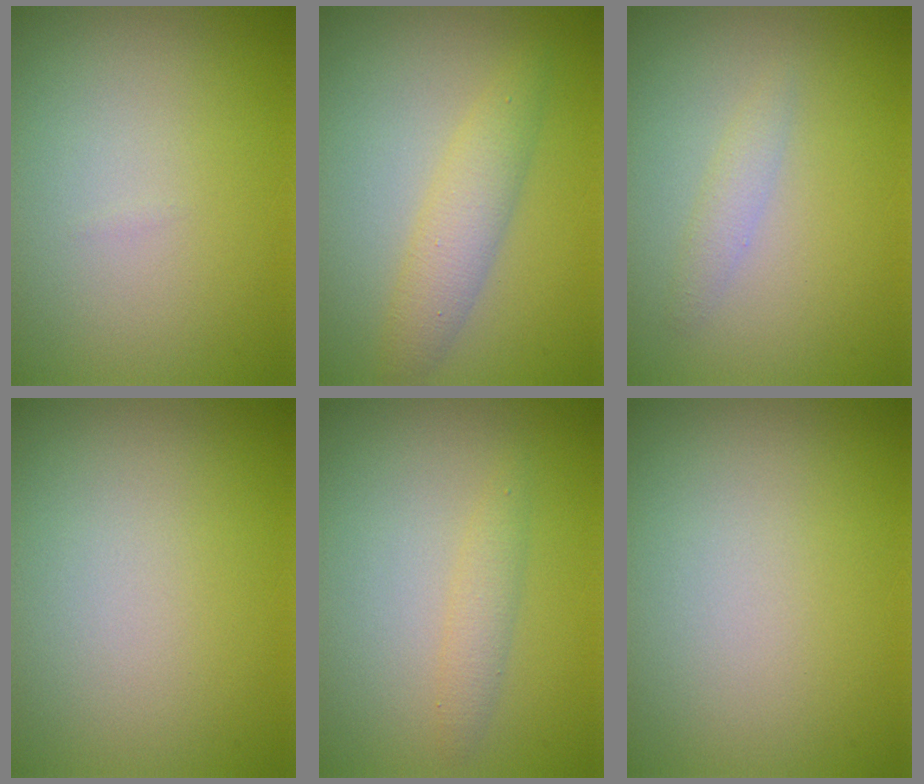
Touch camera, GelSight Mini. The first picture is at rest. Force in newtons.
{"total": 2.9, "press": 2.9, "slide": 0.1}
{"total": 1.2, "press": 1.2, "slide": 0.1}
{"total": 0.0}
{"total": 1.4, "press": 1.4, "slide": 0.0}
{"total": 0.0}